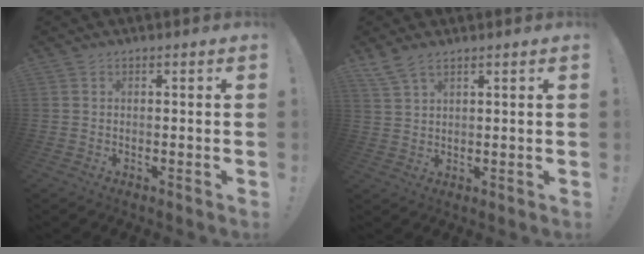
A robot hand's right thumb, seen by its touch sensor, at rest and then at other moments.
{"total": 4.6, "force": [3.7, 1.3, 2.5], "torque": [-0.062, -0.012, 0.074]}